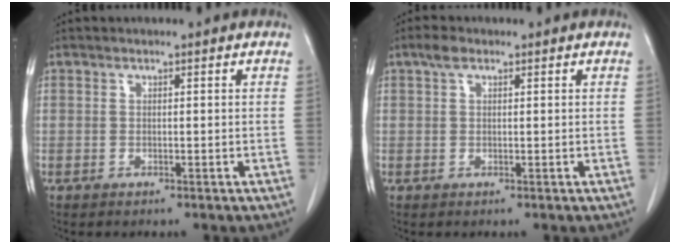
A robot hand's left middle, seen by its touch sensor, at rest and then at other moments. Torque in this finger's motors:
{"motor_torque": [0.56, -0.38, -0.21, -0.02]}